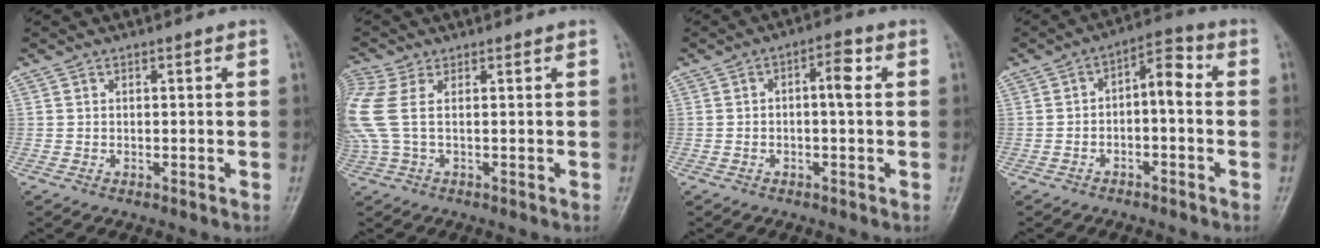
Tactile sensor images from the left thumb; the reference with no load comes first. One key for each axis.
{"total": 6.9, "fx": 1.0, "fy": 2.4, "fz": 6.4, "tx": -0.203, "ty": 0.018, "tz": 0.026}
{"total": 4.0, "fx": 0.3, "fy": 1.3, "fz": 3.8, "tx": -0.055, "ty": 0.015, "tz": -0.001}
{"total": 6.3, "fx": -0.5, "fy": 3.0, "fz": 5.6, "tx": -0.074, "ty": 0.036, "tz": -0.020}